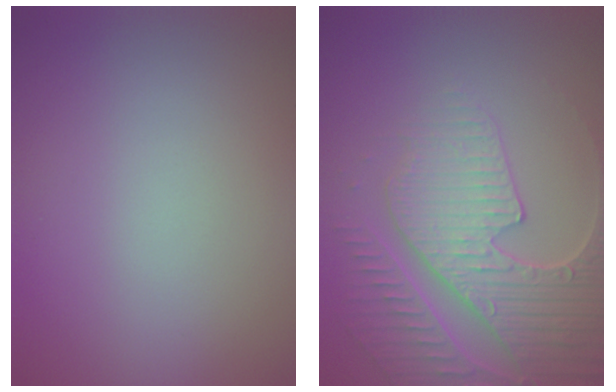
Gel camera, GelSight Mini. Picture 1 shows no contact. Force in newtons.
{"total": 6.7, "press": 5.5, "slide": 3.8}